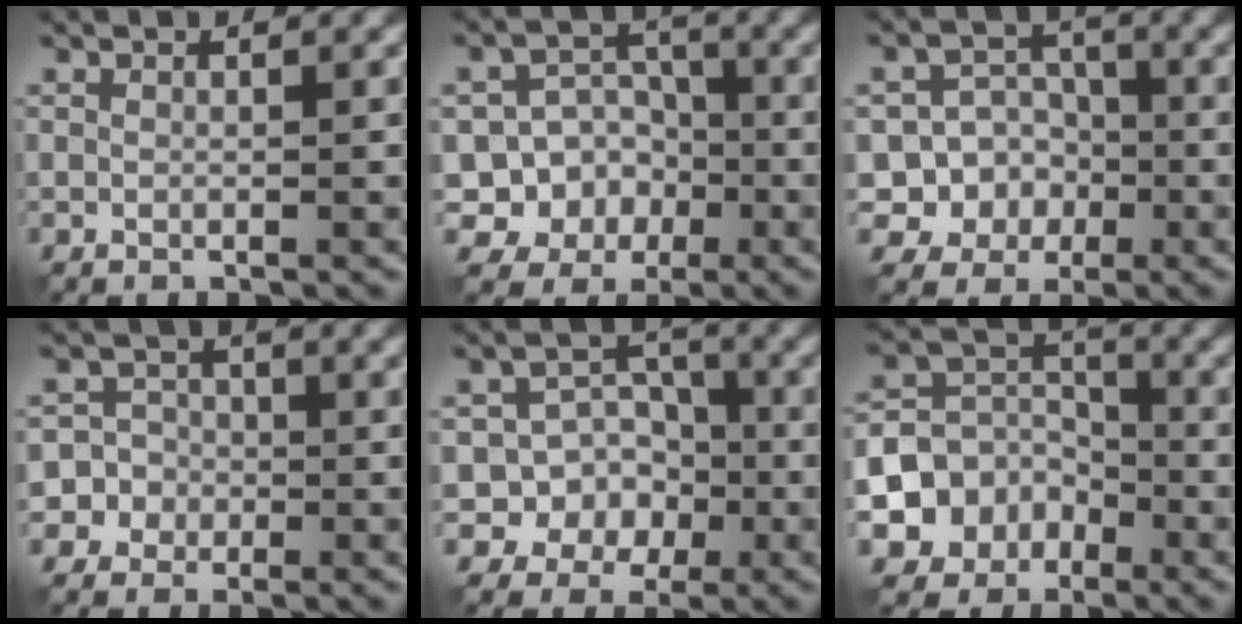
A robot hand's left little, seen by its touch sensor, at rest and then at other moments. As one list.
[{"total": 7.9, "force": [-2.9, 7.0, 1.9], "torque": [-0.013, 0.004, -0.068]}, {"total": 7.2, "force": [-2.4, 6.6, 1.4], "torque": [-0.006, 0.006, -0.061]}, {"total": 5.2, "force": [-1.9, 4.8, 0.2], "torque": [0.015, 0.011, -0.054]}, {"total": 7.2, "force": [-2.9, 6.4, 1.6], "torque": [0.002, 0.007, -0.068]}, {"total": 7.4, "force": [-3.5, 6.2, 1.8], "torque": [-0.016, 0.002, -0.088]}]